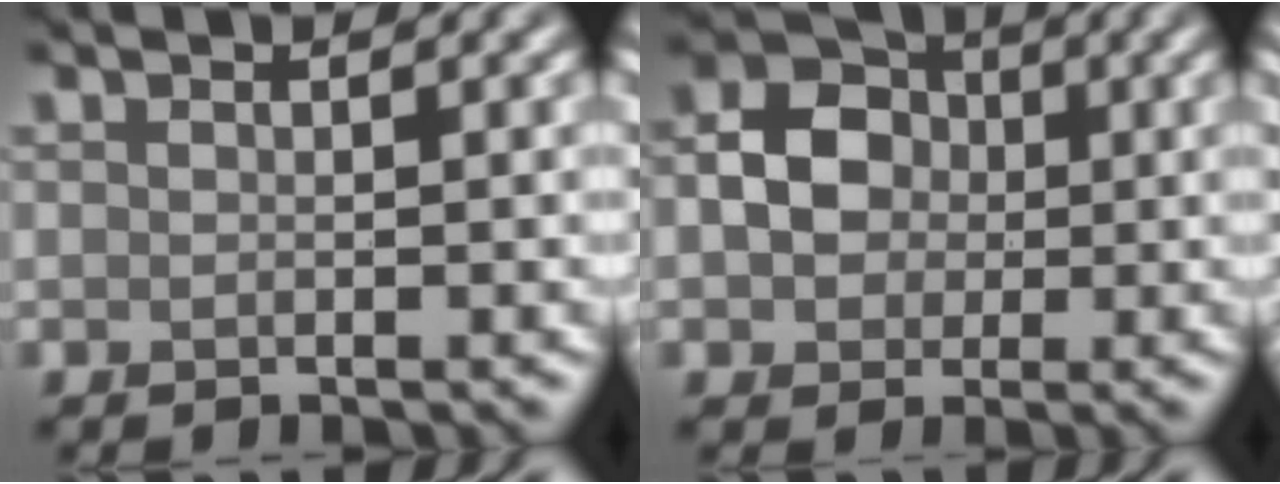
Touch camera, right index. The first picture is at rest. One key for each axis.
{"total": 5.3, "fx": 0.0, "fy": 4.3, "fz": 3.1, "tx": -0.049, "ty": 0.011, "tz": -0.013}